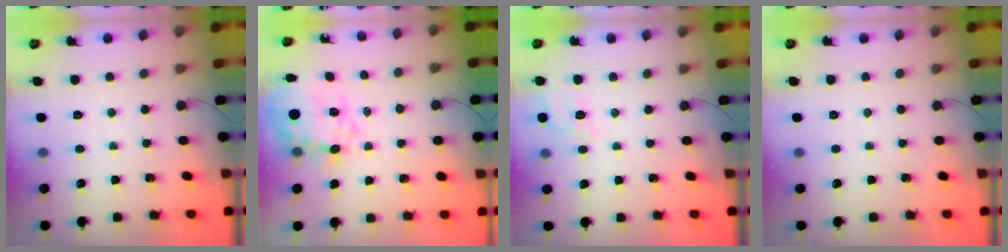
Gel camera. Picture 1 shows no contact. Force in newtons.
{"total": 11.4, "press": 10.9, "slide": 3.1}
{"total": 8.6, "press": 8.5, "slide": 1.6}
{"total": 0.0}